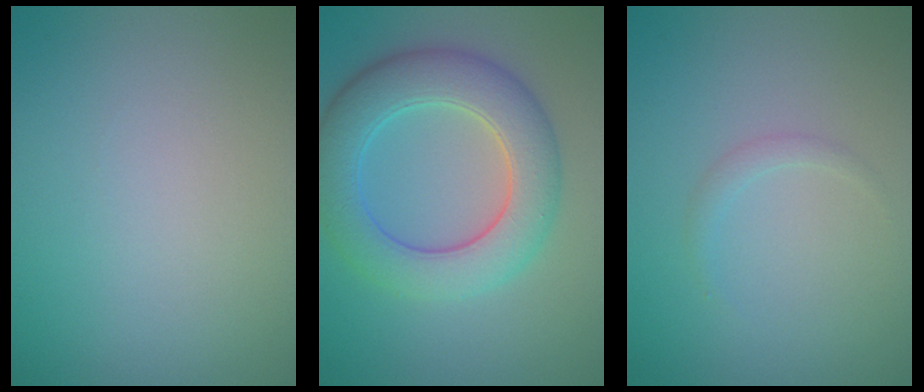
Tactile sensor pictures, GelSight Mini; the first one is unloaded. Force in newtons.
{"total": 7.3, "press": 7.3, "slide": 0.3}
{"total": 0.9, "press": 0.9, "slide": 0.1}